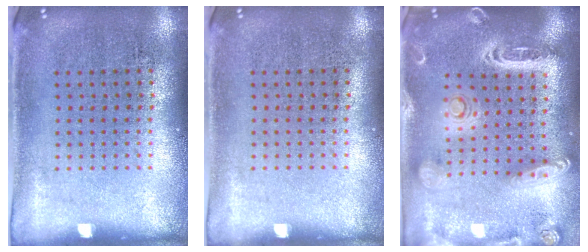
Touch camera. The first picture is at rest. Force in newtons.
{"total": 0.0}
{"total": 2.7, "press": 2.3, "slide": 1.3}